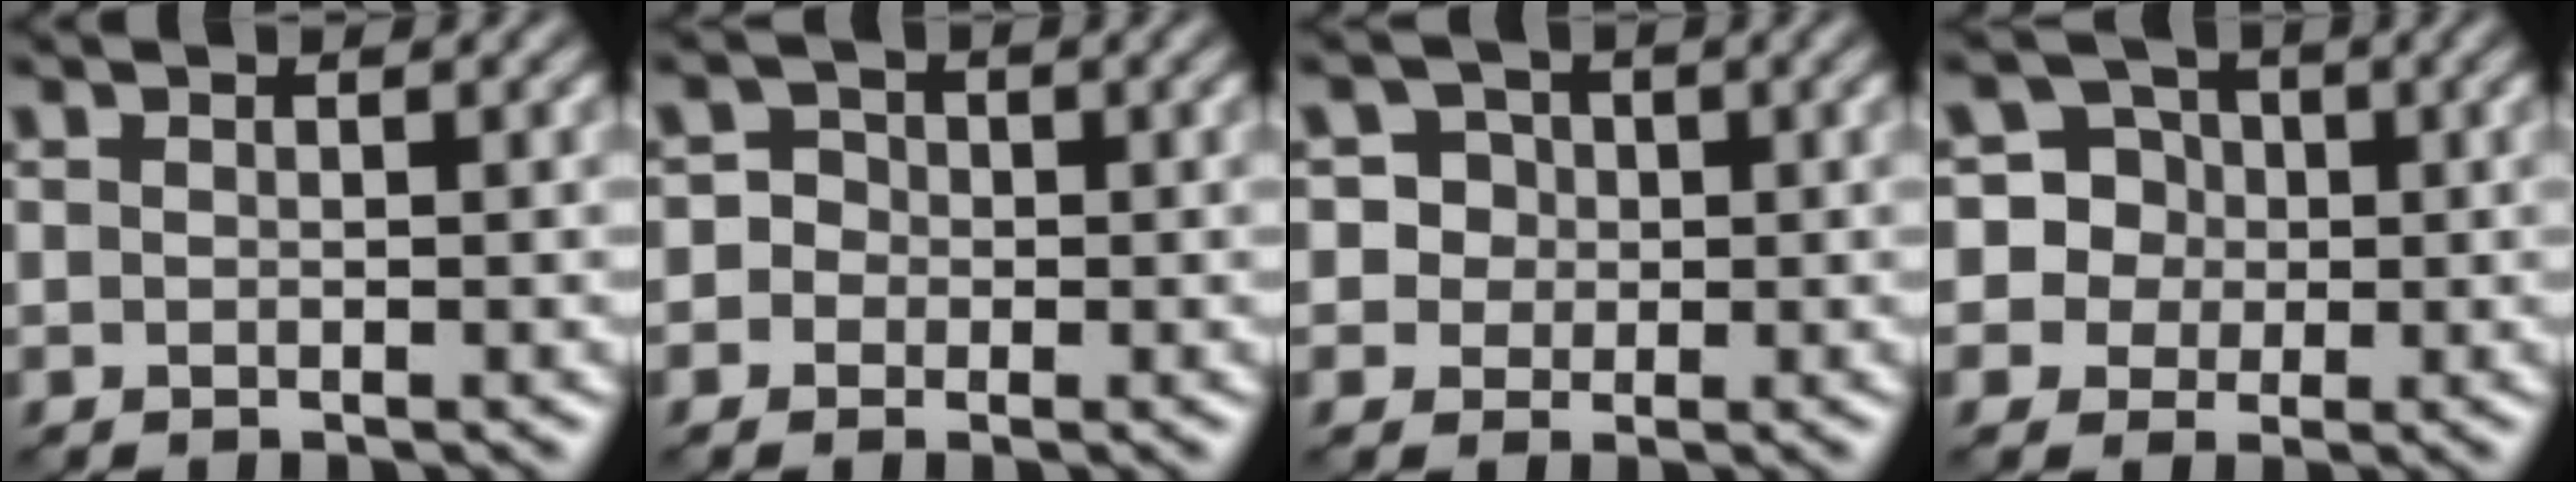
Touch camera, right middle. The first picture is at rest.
{"total": 2.5, "force": [-0.4, 2.4, 0.6], "torque": [0.017, 0.018, -0.030]}
{"total": 3.5, "force": [0.9, 3.2, 1.0], "torque": [0.005, 0.015, 0.006]}
{"total": 7.1, "force": [0.9, 7.0, 1.3], "torque": [-0.034, 0.034, 0.008]}